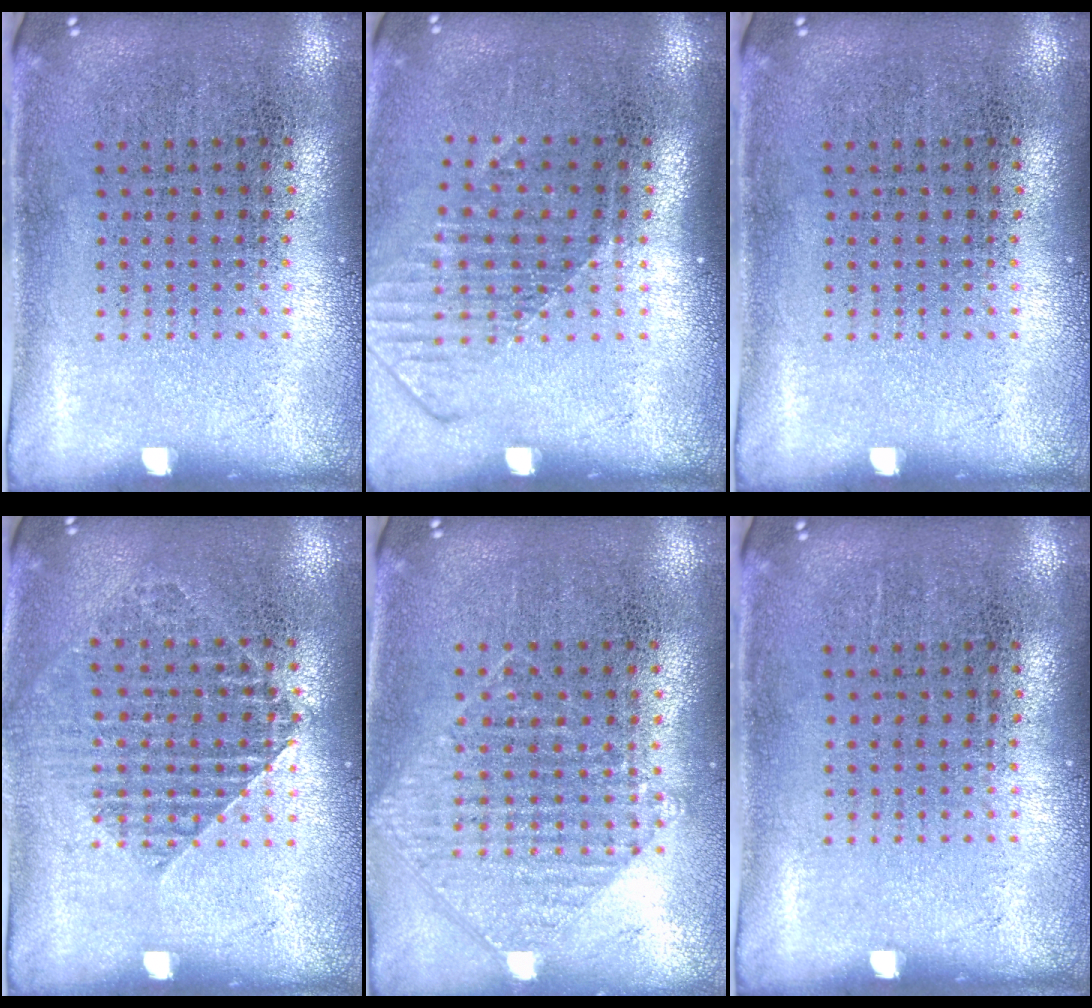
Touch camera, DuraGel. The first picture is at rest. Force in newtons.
{"total": 1.6, "press": 1.2, "slide": 1.0}
{"total": 0.0}
{"total": 1.3, "press": 1.2, "slide": 0.4}
{"total": 0.9, "press": 0.9, "slide": 0.1}
{"total": 0.0}